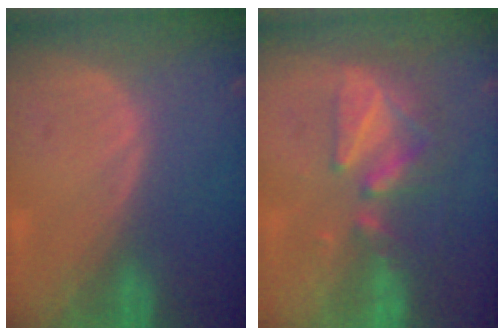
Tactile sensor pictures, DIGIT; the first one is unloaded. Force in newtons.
{"total": 9.0, "press": 7.9, "slide": 4.3}